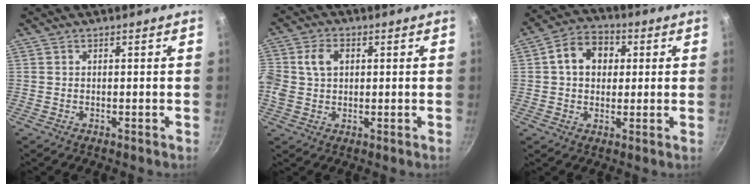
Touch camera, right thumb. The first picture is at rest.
{"total": 7.6, "force": [1.3, 5.6, 4.9], "torque": [-0.092, 0.013, 0.017]}
{"total": 9.6, "force": [2.0, 7.4, 5.8], "torque": [-0.066, 0.016, 0.019]}